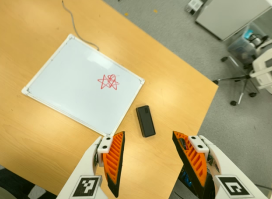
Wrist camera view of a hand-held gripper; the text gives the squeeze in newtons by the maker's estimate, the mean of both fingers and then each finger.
{"total": 0.0}